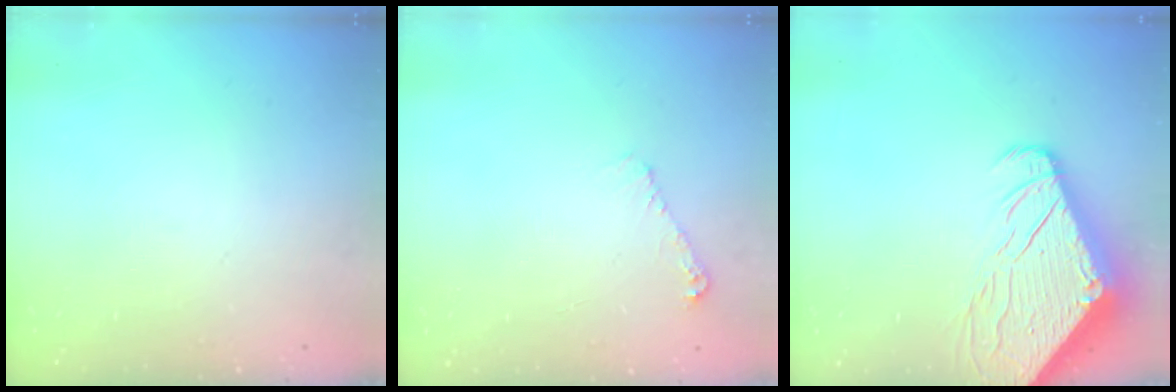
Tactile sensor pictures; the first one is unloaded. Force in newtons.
{"total": 5.3, "press": 5.2, "slide": 0.8}
{"total": 10.5, "press": 10.4, "slide": 1.2}